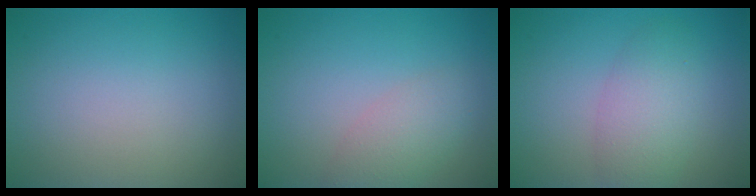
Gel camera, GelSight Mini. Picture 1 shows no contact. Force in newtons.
{"total": 2.8, "press": 2.8, "slide": 0.1}
{"total": 3.8, "press": 3.8, "slide": 0.2}